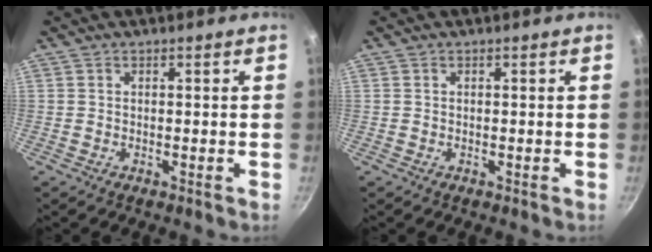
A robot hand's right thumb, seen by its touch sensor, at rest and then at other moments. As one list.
[{"total": 0.0}]